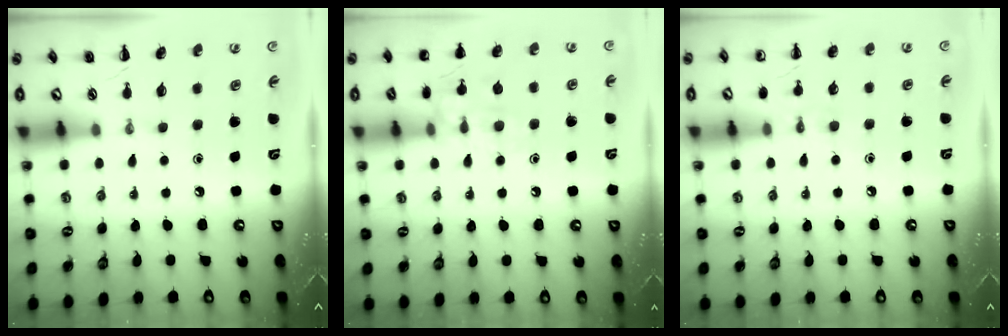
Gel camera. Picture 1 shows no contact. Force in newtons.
{"total": 11.7, "press": 11.6, "slide": 0.7}
{"total": 6.1, "press": 5.8, "slide": 1.8}